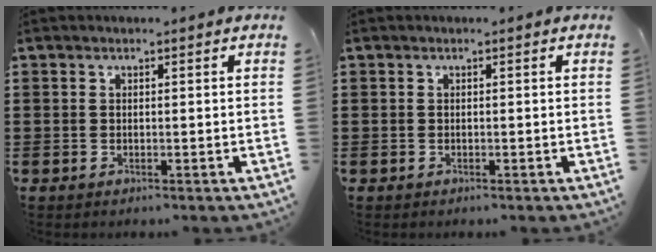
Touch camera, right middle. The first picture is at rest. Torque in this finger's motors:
{"motor_torque": [0.02, -0.02, 0.00, -0.01]}